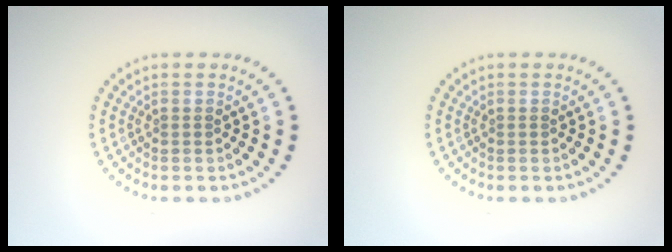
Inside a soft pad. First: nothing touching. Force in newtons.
{"total": 0.0}